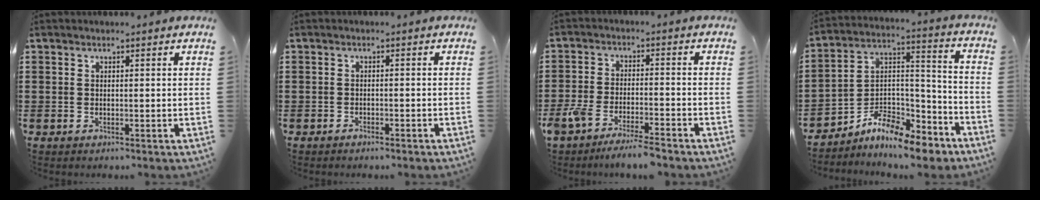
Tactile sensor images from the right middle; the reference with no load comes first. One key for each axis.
{"total": 0.9, "fx": -0.9, "fy": 0.1, "fz": 0.2, "tx": -0.007, "ty": -0.001, "tz": -0.018}
{"total": 5.6, "fx": -5.0, "fy": 0.4, "fz": 2.5, "tx": -0.063, "ty": -0.011, "tz": -0.100}
{"total": 9.4, "fx": -8.3, "fy": 2.4, "fz": 3.8, "tx": -0.072, "ty": 0.016, "tz": -0.165}